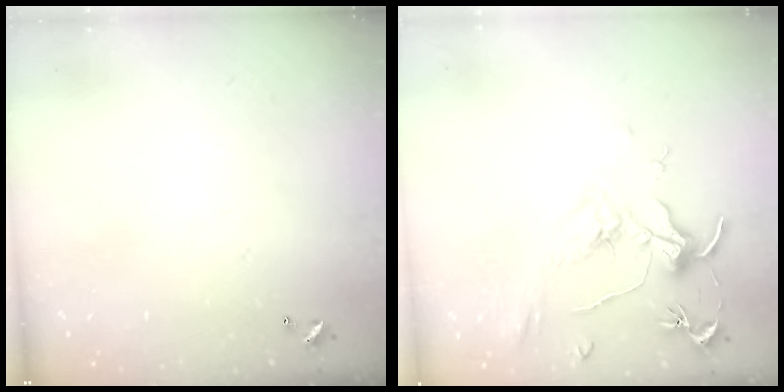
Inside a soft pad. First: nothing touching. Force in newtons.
{"total": 1.8, "press": 1.6, "slide": 0.9}